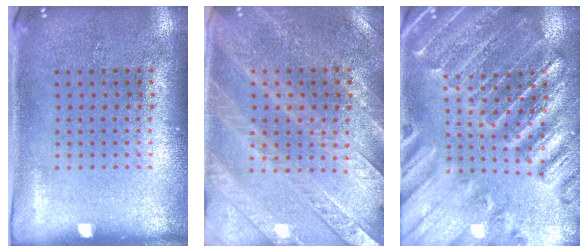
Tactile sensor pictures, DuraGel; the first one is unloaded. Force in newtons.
{"total": 3.0, "press": 2.7, "slide": 1.1}
{"total": 2.7, "press": 2.7, "slide": 0.4}